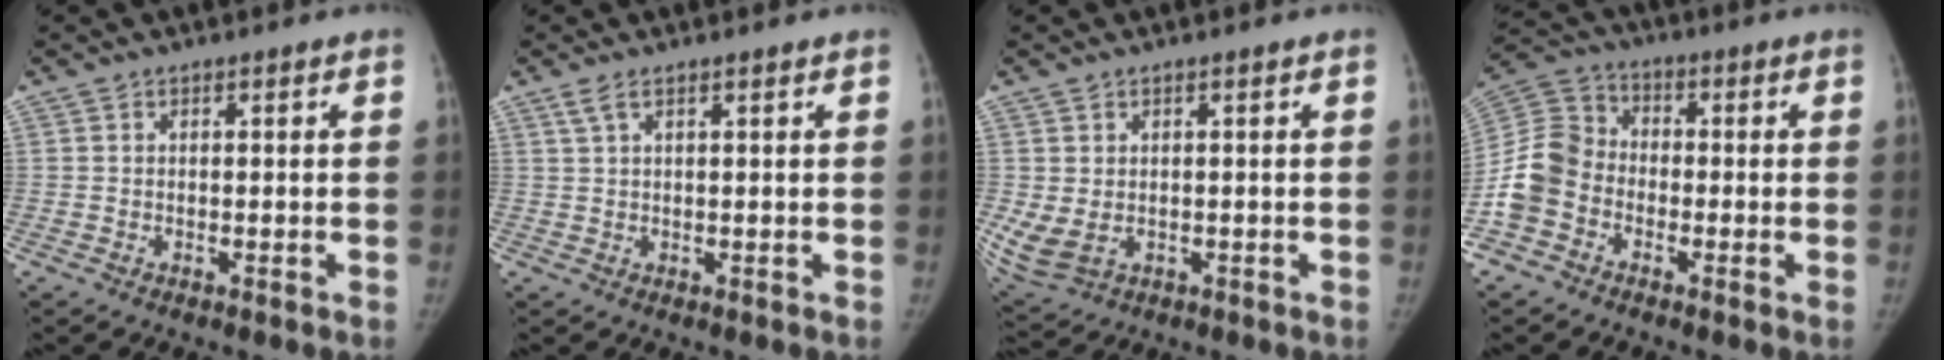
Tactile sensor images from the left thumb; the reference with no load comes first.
{"total": 2.3, "force": [1.5, 0.5, 1.6], "torque": [-0.041, 0.007, 0.035]}
{"total": 6.5, "force": [-0.3, 4.2, 5.0], "torque": [-0.110, -0.005, 0.011]}
{"total": 10.0, "force": [-3.5, 8.1, 4.8], "torque": [-0.095, 0.034, -0.080]}